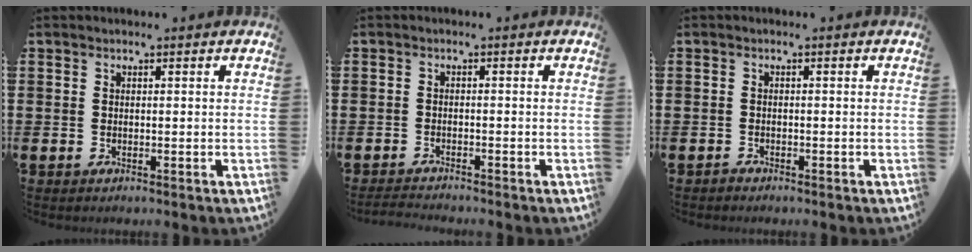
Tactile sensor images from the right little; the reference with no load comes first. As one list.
[{"total": 1.3, "force": [-1.3, 0.0, 0.2], "torque": [-0.006, 0.002, -0.026]}, {"total": 0.6, "force": [-0.6, 0.2, 0.0], "torque": [-0.002, -0.001, -0.012]}]